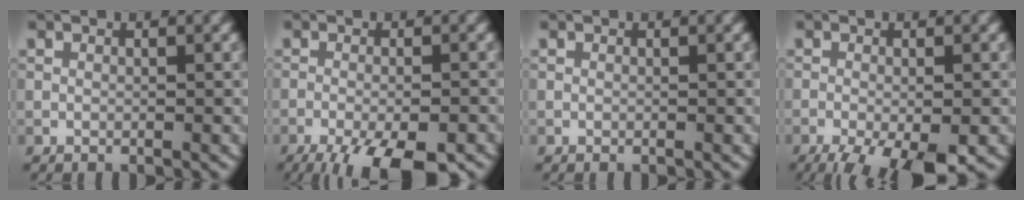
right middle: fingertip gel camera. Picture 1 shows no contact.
{"total": 9.6, "force": [-6.8, 2.8, 6.2], "torque": [-0.101, -0.036, -0.097]}
{"total": 0.0}
{"total": 7.6, "force": [-4.5, 2.1, 5.8], "torque": [-0.098, -0.021, -0.074]}